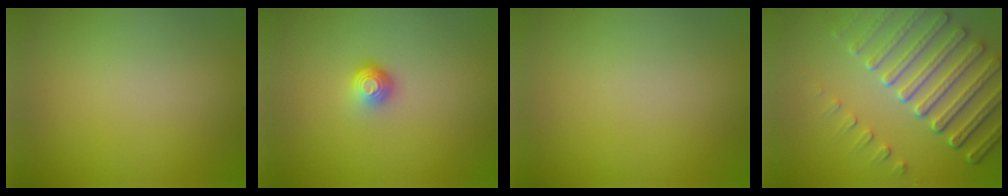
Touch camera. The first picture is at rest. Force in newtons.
{"total": 1.8, "press": 1.2, "slide": 1.4}
{"total": 0.0}
{"total": 6.8, "press": 5.3, "slide": 4.2}